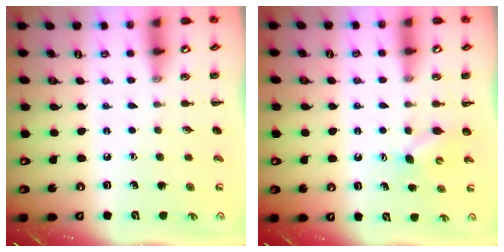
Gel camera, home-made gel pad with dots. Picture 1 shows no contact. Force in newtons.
{"total": 3.4, "press": 3.3, "slide": 0.9}